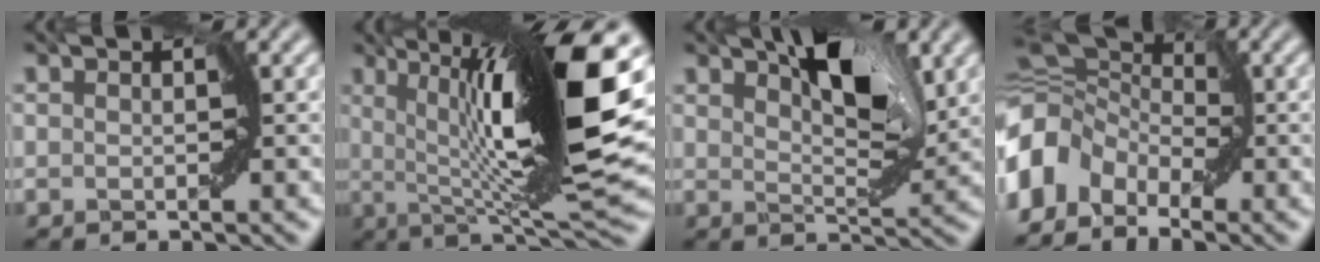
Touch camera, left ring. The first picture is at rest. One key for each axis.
{"total": 14.0, "fx": 2.7, "fy": 2.0, "fz": 13.6, "tx": -0.186, "ty": 0.008, "tz": 0.043}
{"total": 5.8, "fx": 2.9, "fy": 2.1, "fz": 4.6, "tx": -0.072, "ty": 0.000, "tz": 0.048}
{"total": 6.4, "fx": -2.0, "fy": 4.7, "fz": 3.9, "tx": -0.078, "ty": 0.004, "tz": -0.060}